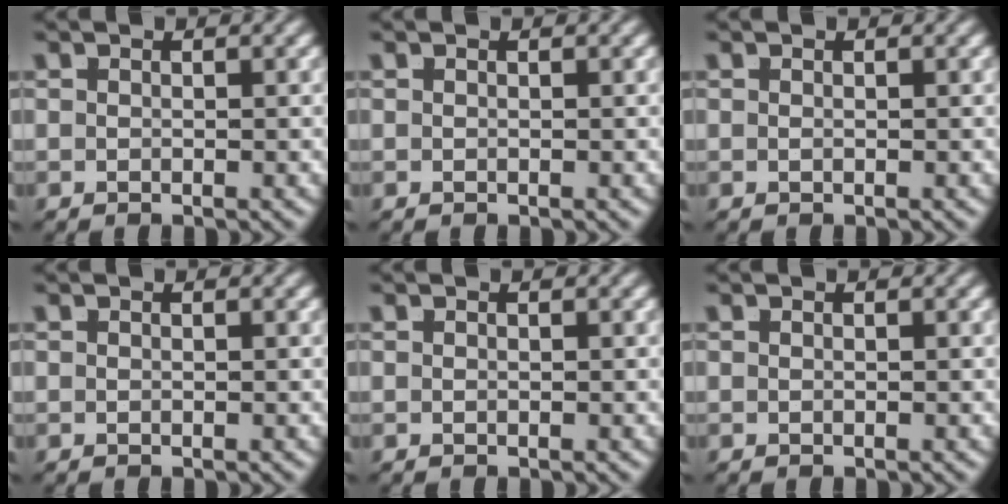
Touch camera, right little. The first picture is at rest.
{"total": 0.0}
{"total": 0.0}
{"total": 0.0}
{"total": 0.0}
{"total": 0.0}